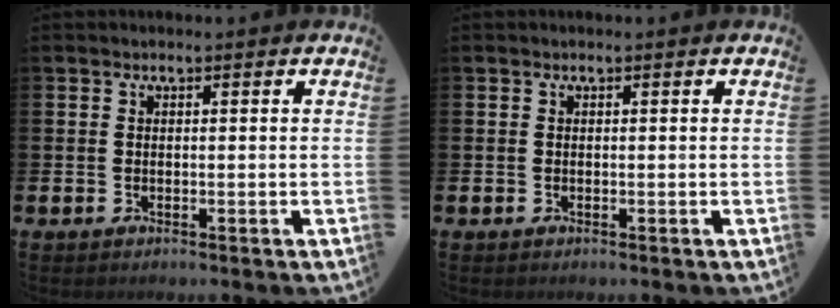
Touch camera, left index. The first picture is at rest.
{"total": 0.0}